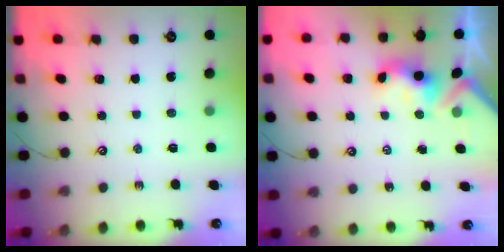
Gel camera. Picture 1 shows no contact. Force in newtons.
{"total": 3.1, "press": 3.1, "slide": 0.2}